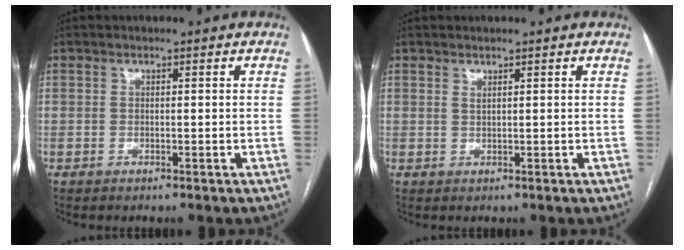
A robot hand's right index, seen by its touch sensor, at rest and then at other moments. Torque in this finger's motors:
{"motor_torque": [-0.02, 0.01, -0.07, 0.01]}